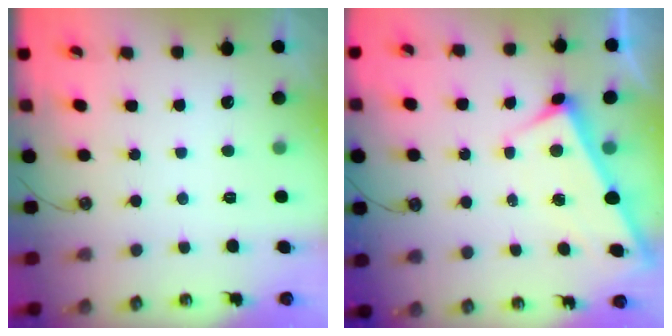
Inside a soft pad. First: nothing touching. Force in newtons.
{"total": 4.7, "press": 4.7, "slide": 0.1}